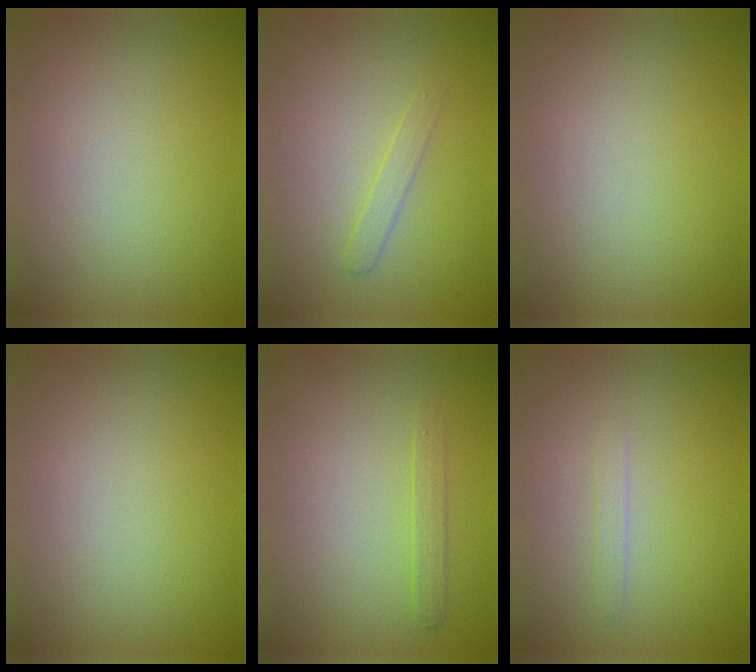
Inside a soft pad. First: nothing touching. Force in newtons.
{"total": 1.2, "press": 1.2, "slide": 0.0}
{"total": 0.0}
{"total": 0.0}
{"total": 1.1, "press": 1.1, "slide": 0.0}
{"total": 0.8, "press": 0.8, "slide": 0.0}